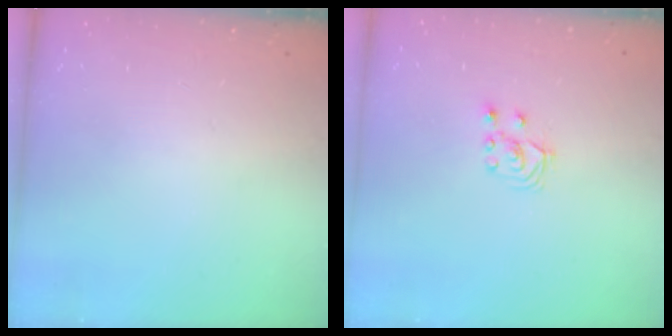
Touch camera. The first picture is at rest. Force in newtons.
{"total": 2.8, "press": 2.7, "slide": 0.7}